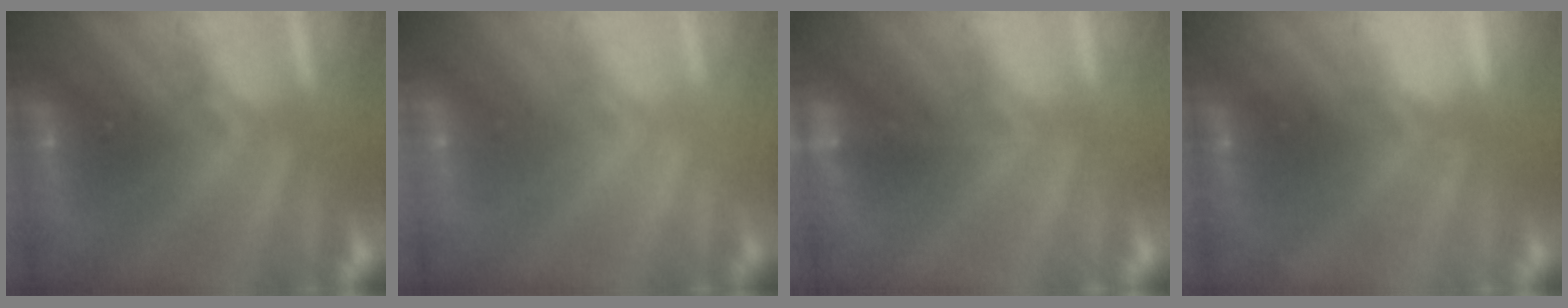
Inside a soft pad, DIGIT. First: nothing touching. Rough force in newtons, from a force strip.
{"total": 1.6}
{"total": 1.6}
{"total": 2.3}